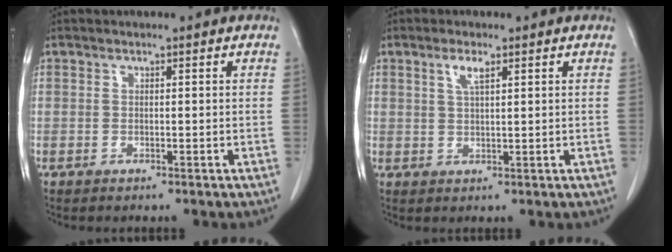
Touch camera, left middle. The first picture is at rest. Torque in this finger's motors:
{"motor_torque": [0.09, 0.03, -0.12, 0.01]}